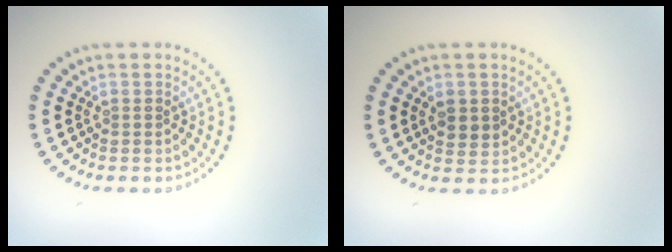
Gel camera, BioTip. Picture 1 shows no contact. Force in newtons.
{"total": 1.8, "press": 1.8, "slide": 0.4}